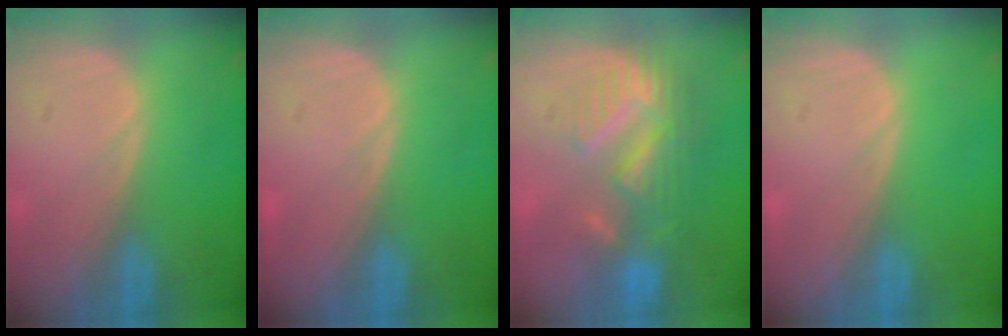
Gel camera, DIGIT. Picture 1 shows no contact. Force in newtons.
{"total": 0.0}
{"total": 8.7, "press": 8.0, "slide": 3.3}
{"total": 0.0}